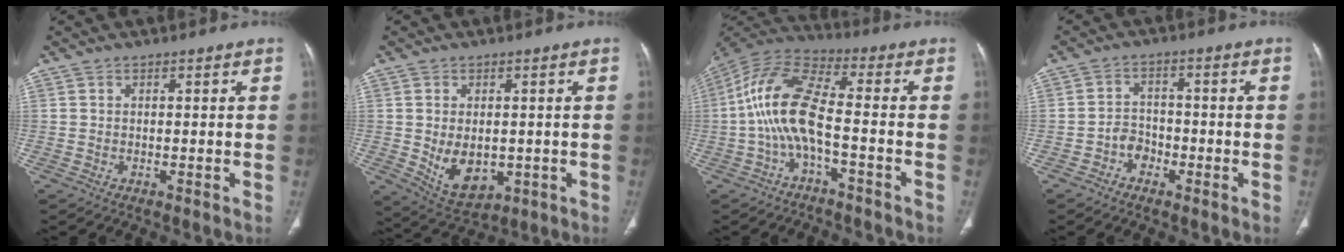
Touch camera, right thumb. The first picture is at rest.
{"total": 8.7, "force": [-1.2, 5.8, 6.4], "torque": [-0.081, -0.009, 0.004]}
{"total": 12.2, "force": [-2.7, 4.1, 11.1], "torque": [-0.239, 0.054, -0.061]}
{"total": 3.7, "force": [-2.0, 2.9, 1.1], "torque": [0.004, 0.021, -0.044]}